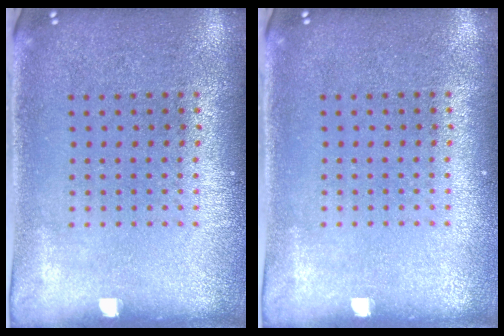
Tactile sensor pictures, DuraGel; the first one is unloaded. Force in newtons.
{"total": 0.0}